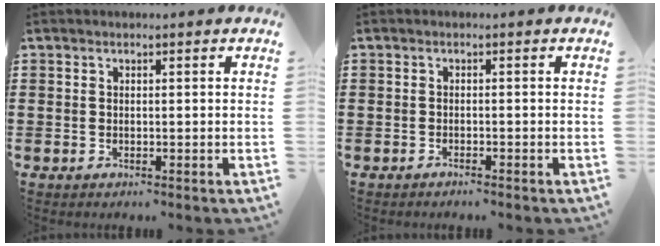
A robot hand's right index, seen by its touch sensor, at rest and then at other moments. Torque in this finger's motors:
{"motor_torque": [0.05, 0.12, 0.03, -0.01]}